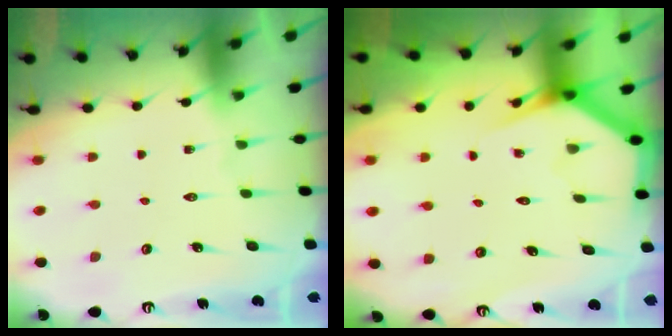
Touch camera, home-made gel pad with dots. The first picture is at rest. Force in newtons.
{"total": 3.6, "press": 3.5, "slide": 0.2}